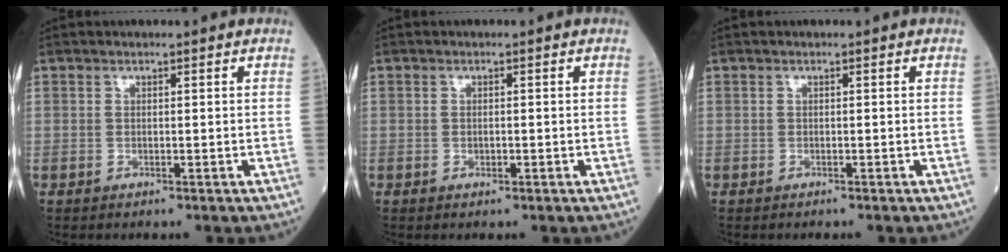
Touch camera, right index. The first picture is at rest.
{"total": 0.7, "force": [-0.1, 0.3, 0.6], "torque": [-0.014, -0.001, 0.001]}
{"total": 0.6, "force": [-0.5, 0.0, 0.3], "torque": [-0.004, 0.001, -0.005]}